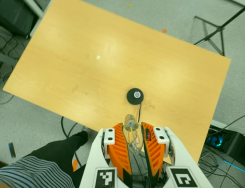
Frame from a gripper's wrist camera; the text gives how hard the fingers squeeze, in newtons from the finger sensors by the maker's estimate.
{"total": 21.4, "left": 25.9, "right": 16.9}